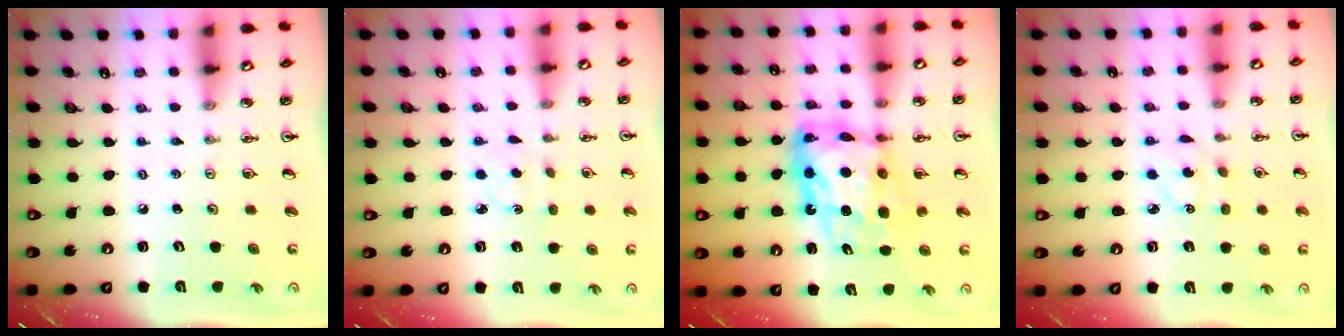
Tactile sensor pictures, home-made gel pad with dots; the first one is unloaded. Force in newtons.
{"total": 1.6, "press": 1.5, "slide": 0.5}
{"total": 14.2, "press": 14.1, "slide": 1.5}
{"total": 3.9, "press": 3.9, "slide": 0.4}